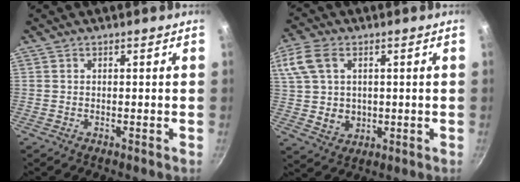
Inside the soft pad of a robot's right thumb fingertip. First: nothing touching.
{"total": 11.5, "force": [2.8, 8.7, 7.1], "torque": [-0.134, -0.002, 0.056]}